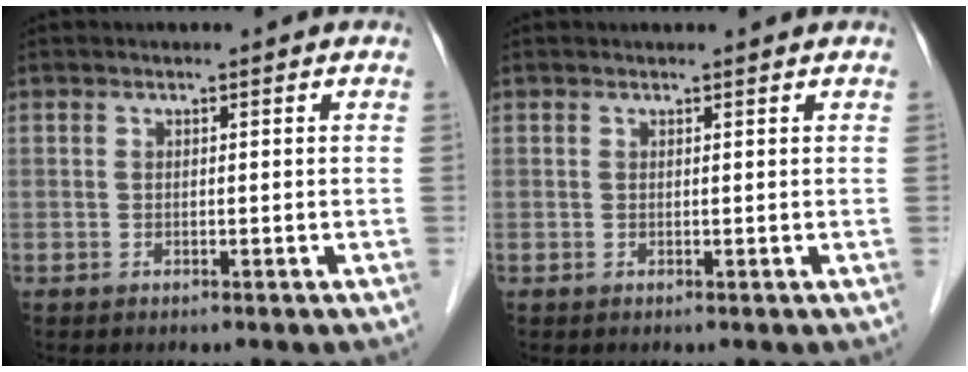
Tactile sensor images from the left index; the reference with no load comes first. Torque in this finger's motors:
{"motor_torque": [0.17, -0.06, -0.01, 0.00]}